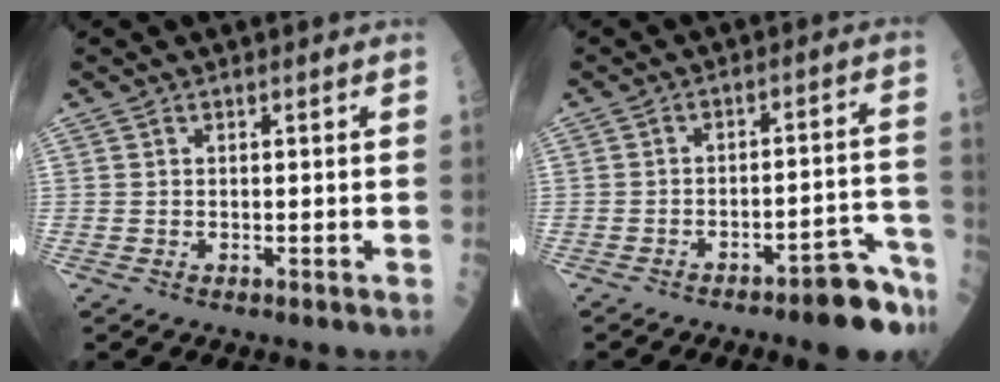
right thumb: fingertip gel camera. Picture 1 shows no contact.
{"total": 9.8, "force": [-6.5, 2.4, 6.9], "torque": [-0.074, 0.057, -0.084]}